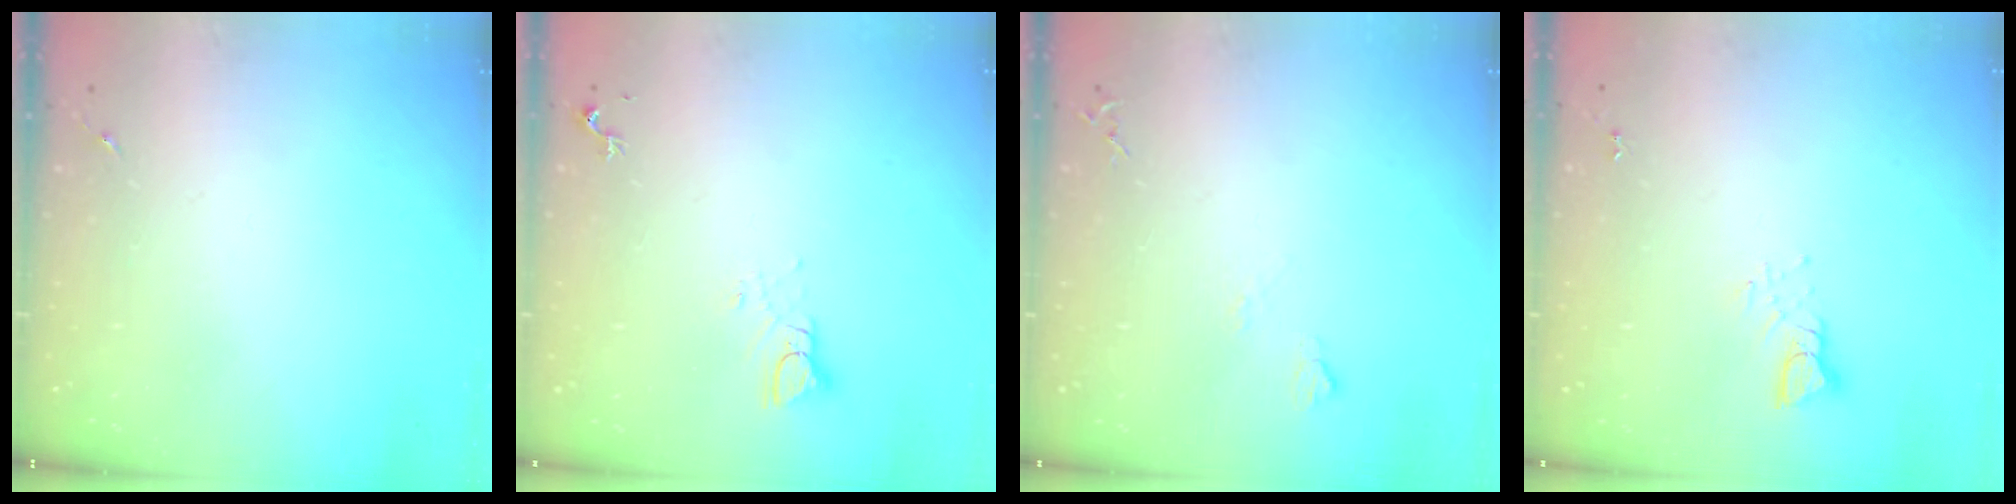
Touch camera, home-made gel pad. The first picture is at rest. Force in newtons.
{"total": 3.9, "press": 3.9, "slide": 0.3}
{"total": 4.0, "press": 4.0, "slide": 0.6}
{"total": 3.9, "press": 3.8, "slide": 0.3}